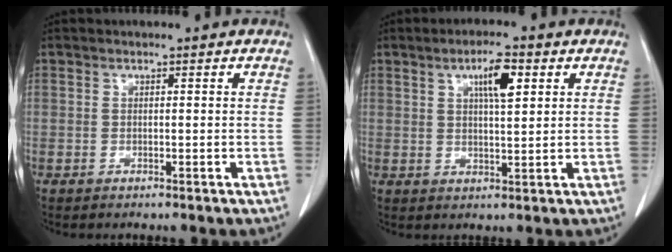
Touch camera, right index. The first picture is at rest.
{"total": 5.5, "force": [2.3, 1.1, 4.9], "torque": [-0.086, 0.003, 0.039]}